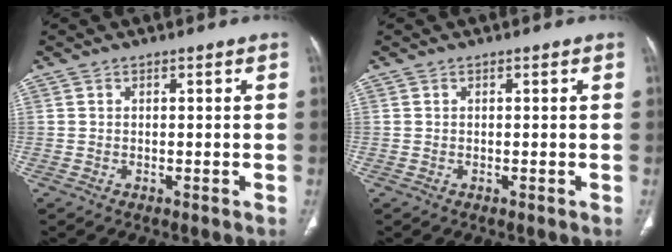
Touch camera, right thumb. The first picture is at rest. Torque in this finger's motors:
{"motor_torque": [-0.34, 0.48, -0.27, 0.21, 0.01]}